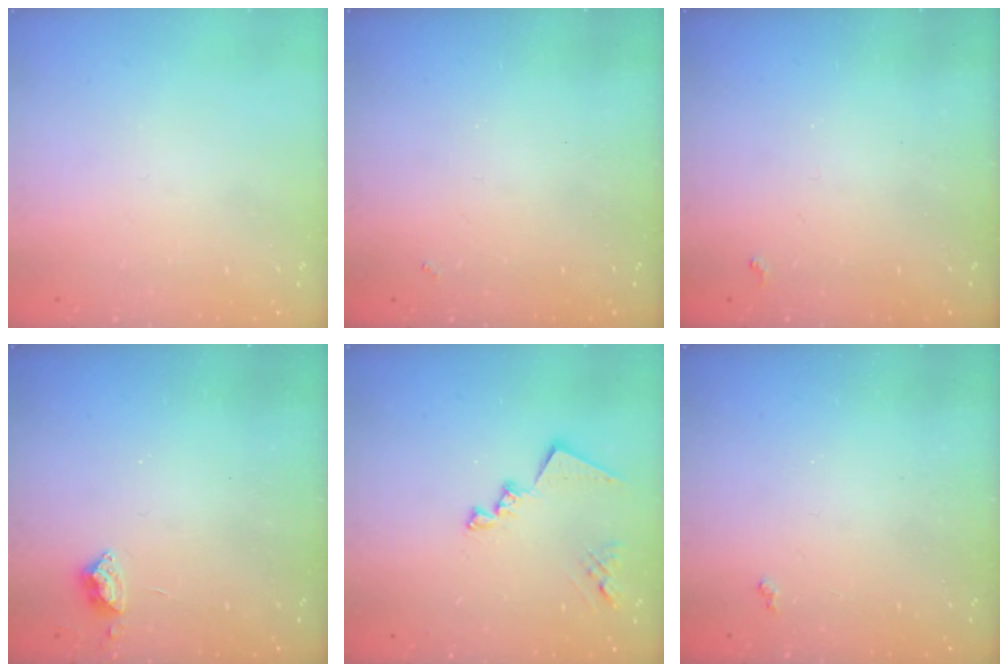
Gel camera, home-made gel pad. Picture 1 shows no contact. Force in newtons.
{"total": 1.6, "press": 1.6, "slide": 0.4}
{"total": 4.6, "press": 4.5, "slide": 0.6}
{"total": 4.7, "press": 4.6, "slide": 0.7}
{"total": 14.1, "press": 14.0, "slide": 0.9}
{"total": 1.9, "press": 1.8, "slide": 0.5}